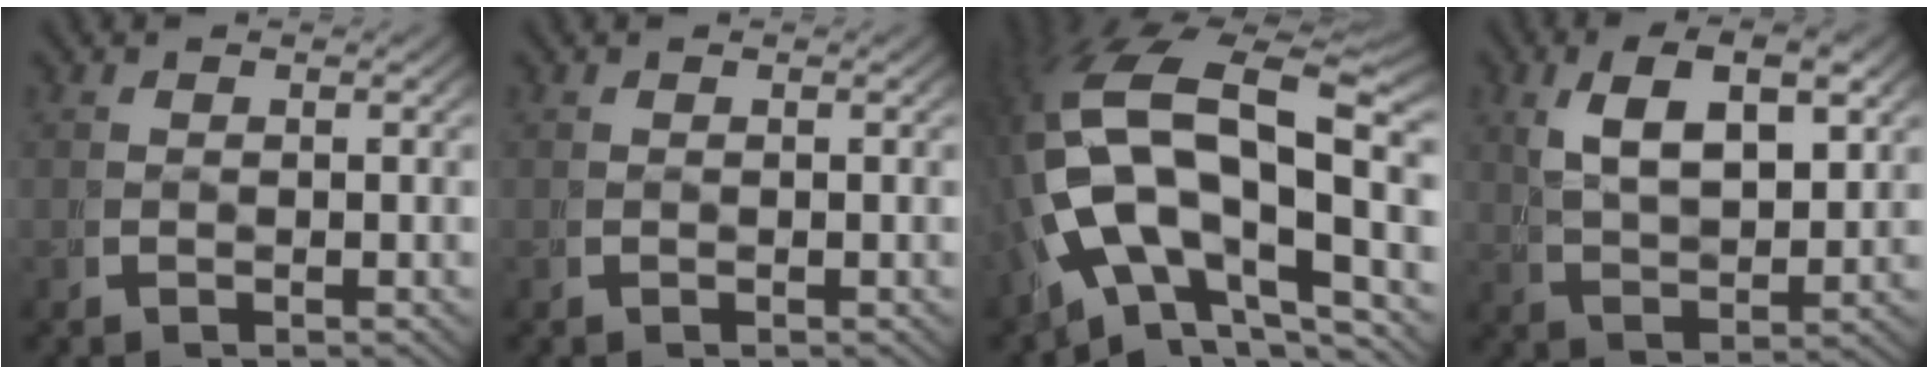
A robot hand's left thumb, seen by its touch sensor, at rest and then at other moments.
{"total": 0.0}
{"total": 17.5, "force": [0.9, 11.1, 13.5], "torque": [-0.271, -0.036, 0.027]}
{"total": 6.0, "force": [3.0, 2.4, 4.6], "torque": [-0.082, 0.004, 0.061]}